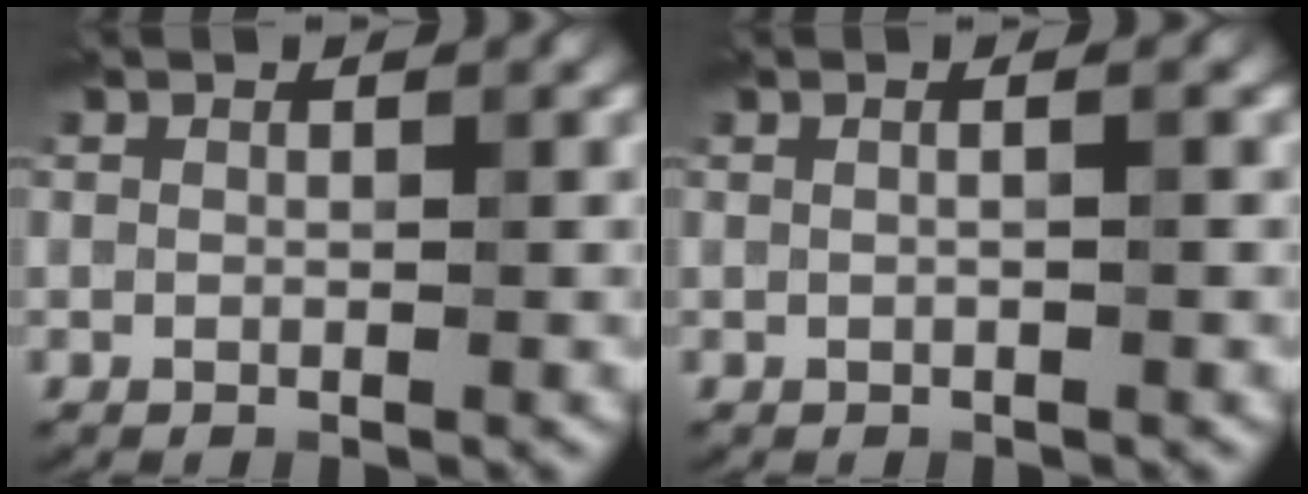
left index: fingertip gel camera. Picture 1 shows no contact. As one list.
[{"total": 2.0, "force": [0.5, 1.0, 1.6], "torque": [-0.004, -0.002, -0.014]}]